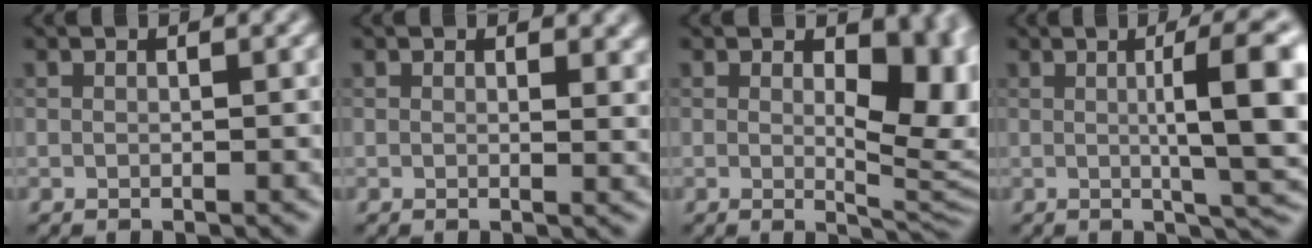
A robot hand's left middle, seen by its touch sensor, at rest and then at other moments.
{"total": 1.7, "force": [0.9, 0.9, 1.1], "torque": [-0.011, -0.006, 0.014]}
{"total": 7.1, "force": [1.4, 3.5, 5.9], "torque": [-0.078, -0.015, 0.025]}
{"total": 8.4, "force": [0.6, 1.6, 8.2], "torque": [-0.107, 0.006, 0.010]}